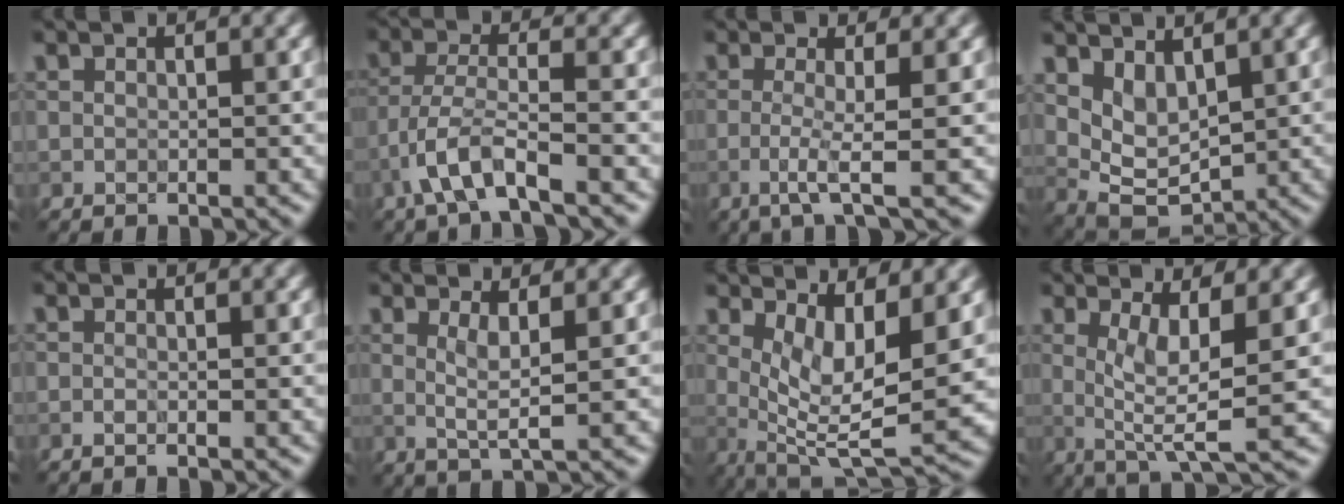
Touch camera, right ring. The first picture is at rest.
{"total": 4.5, "force": [-2.9, 0.8, 3.4], "torque": [-0.069, 0.004, -0.061]}
{"total": 3.1, "force": [-0.8, 0.3, 3.0], "torque": [-0.056, -0.002, -0.028]}
{"total": 3.3, "force": [1.8, 1.8, 2.1], "torque": [-0.053, -0.013, 0.040]}
{"total": 0.6, "force": [-0.4, 0.1, 0.5], "torque": [-0.012, -0.002, -0.007]}
{"total": 2.4, "force": [0.8, 0.3, 2.2], "torque": [-0.044, -0.004, 0.015]}
{"total": 6.9, "force": [1.9, 2.3, 6.2], "torque": [-0.107, -0.017, 0.038]}
{"total": 5.0, "force": [0.8, 0.9, 4.8], "torque": [-0.088, -0.004, 0.015]}